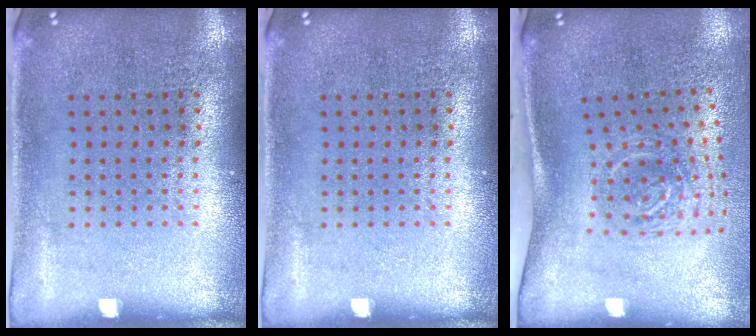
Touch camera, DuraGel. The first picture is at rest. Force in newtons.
{"total": 0.0}
{"total": 2.0, "press": 1.3, "slide": 1.5}